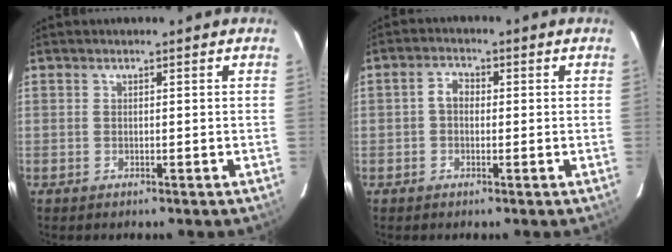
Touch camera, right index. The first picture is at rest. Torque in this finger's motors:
{"motor_torque": [0.50, 0.00, 0.23, 0.05]}